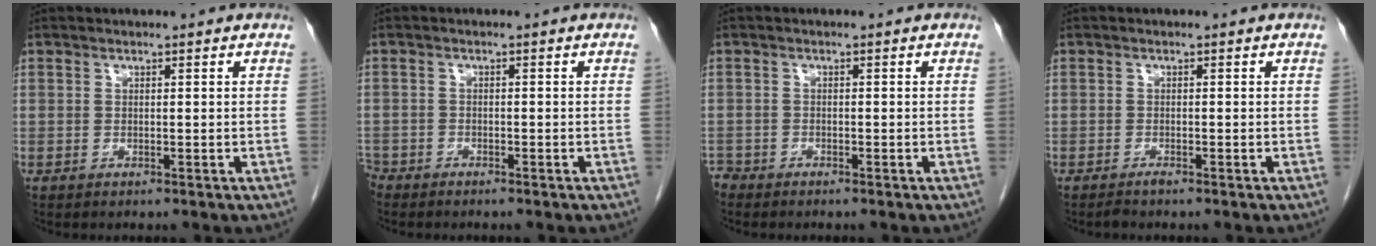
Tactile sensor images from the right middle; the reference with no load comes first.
{"total": 3.0, "force": [-2.6, 1.3, 0.4], "torque": [-0.010, 0.000, -0.048]}
{"total": 1.5, "force": [-1.4, 0.5, -0.1], "torque": [0.003, -0.001, -0.027]}
{"total": 0.8, "force": [-0.7, -0.1, 0.3], "torque": [-0.010, -0.002, -0.013]}